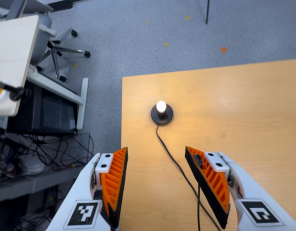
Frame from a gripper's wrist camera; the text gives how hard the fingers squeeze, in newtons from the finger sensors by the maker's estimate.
{"total": 0.0}